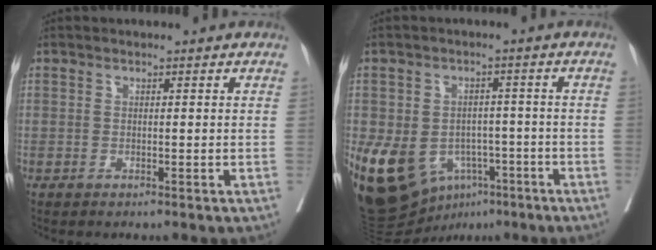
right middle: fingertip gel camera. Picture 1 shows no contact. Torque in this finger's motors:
{"motor_torque": [1.65, -0.48, 1.05, 0.21]}